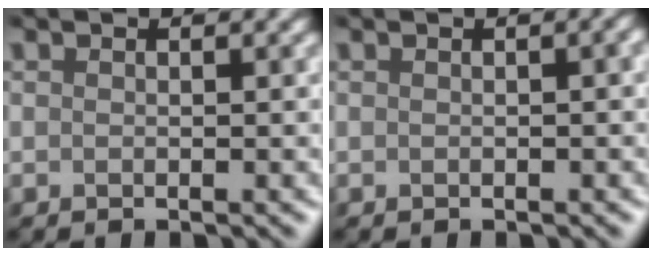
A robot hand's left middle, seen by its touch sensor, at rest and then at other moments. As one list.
[{"total": 1.8, "force": [-0.4, 0.9, 1.5], "torque": [-0.006, 0.012, -0.011]}]